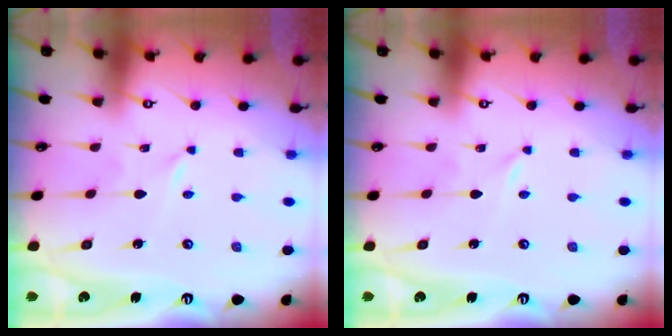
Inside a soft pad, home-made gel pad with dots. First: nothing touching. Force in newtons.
{"total": 0.0}